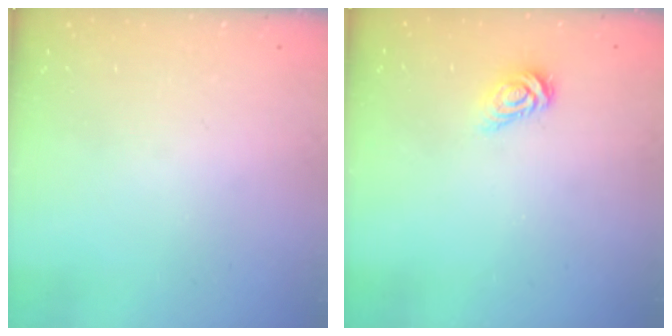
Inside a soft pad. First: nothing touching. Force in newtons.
{"total": 4.4, "press": 4.4, "slide": 0.5}